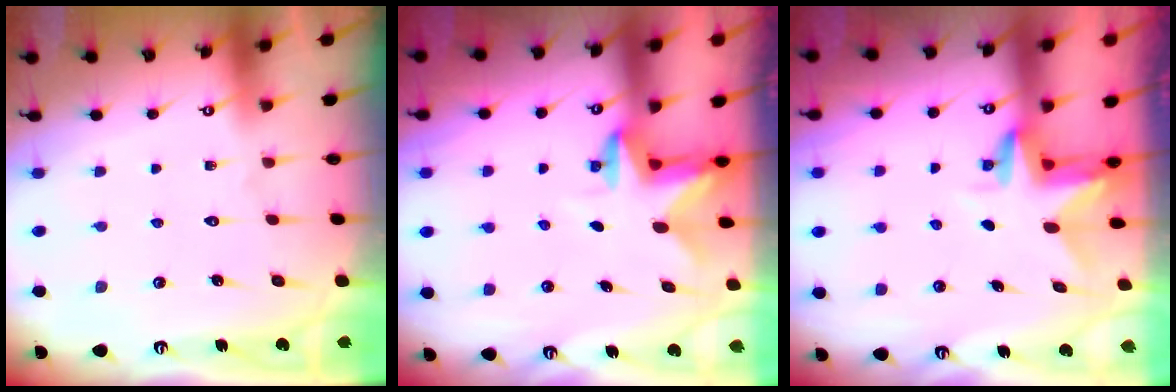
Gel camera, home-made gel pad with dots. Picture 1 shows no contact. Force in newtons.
{"total": 2.7, "press": 2.7, "slide": 0.5}
{"total": 3.1, "press": 3.0, "slide": 0.3}